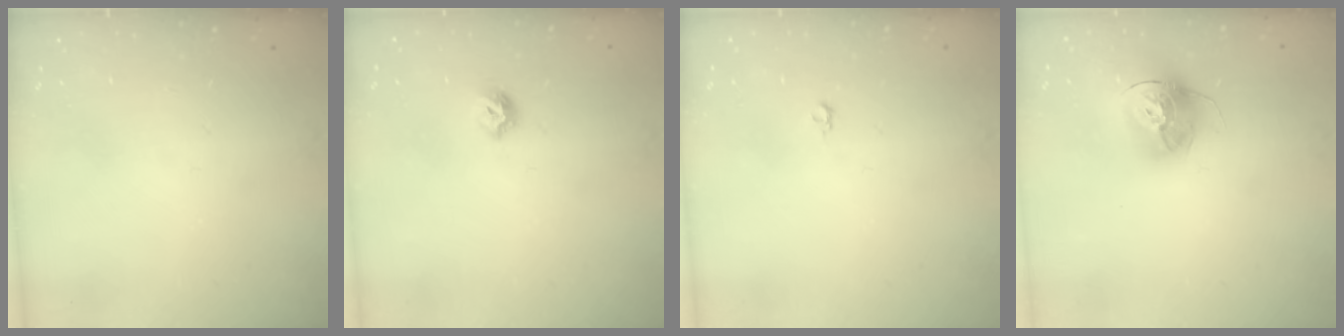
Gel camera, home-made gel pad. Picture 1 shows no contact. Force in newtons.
{"total": 6.4, "press": 6.3, "slide": 0.9}
{"total": 3.6, "press": 3.5, "slide": 0.8}
{"total": 15.6, "press": 15.5, "slide": 1.4}